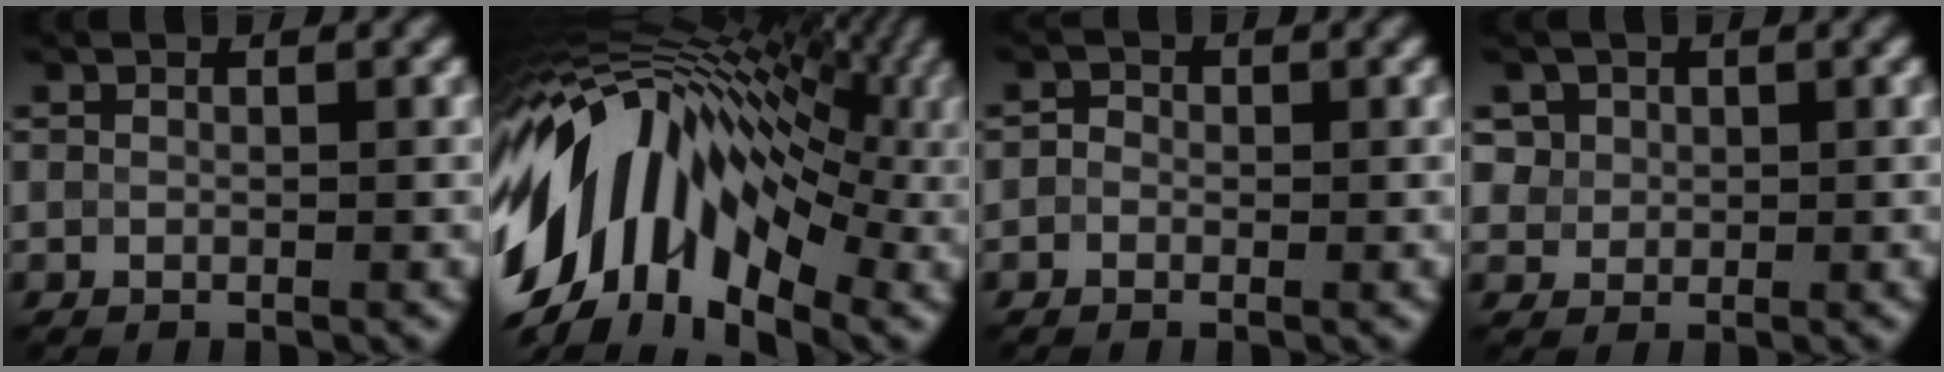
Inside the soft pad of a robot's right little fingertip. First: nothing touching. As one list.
[{"total": 15.1, "force": [-1.2, 9.7, 11.6], "torque": [-0.205, 0.030, -0.036]}, {"total": 1.0, "force": [-0.2, 0.9, 0.4], "torque": [-0.003, -0.001, -0.015]}, {"total": 3.5, "force": [1.7, 2.8, 1.2], "torque": [-0.031, 0.000, 0.036]}]